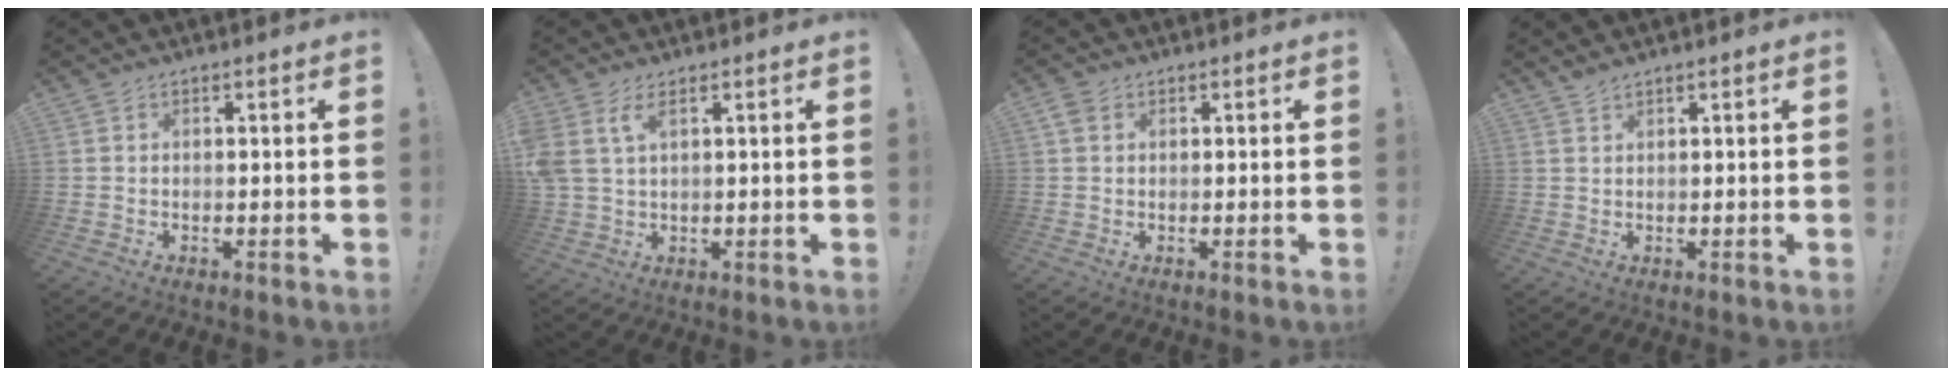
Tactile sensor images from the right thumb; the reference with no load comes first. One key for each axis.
{"total": 5.6, "fx": 2.6, "fy": 2.5, "fz": 4.2, "tx": -0.089, "ty": -0.009, "tz": 0.047}
{"total": 2.6, "fx": 1.2, "fy": 1.9, "fz": 1.3, "tx": -0.018, "ty": -0.001, "tz": 0.022}
{"total": 1.6, "fx": 1.5, "fy": 0.3, "fz": 0.7, "tx": -0.005, "ty": -0.007, "tz": 0.026}